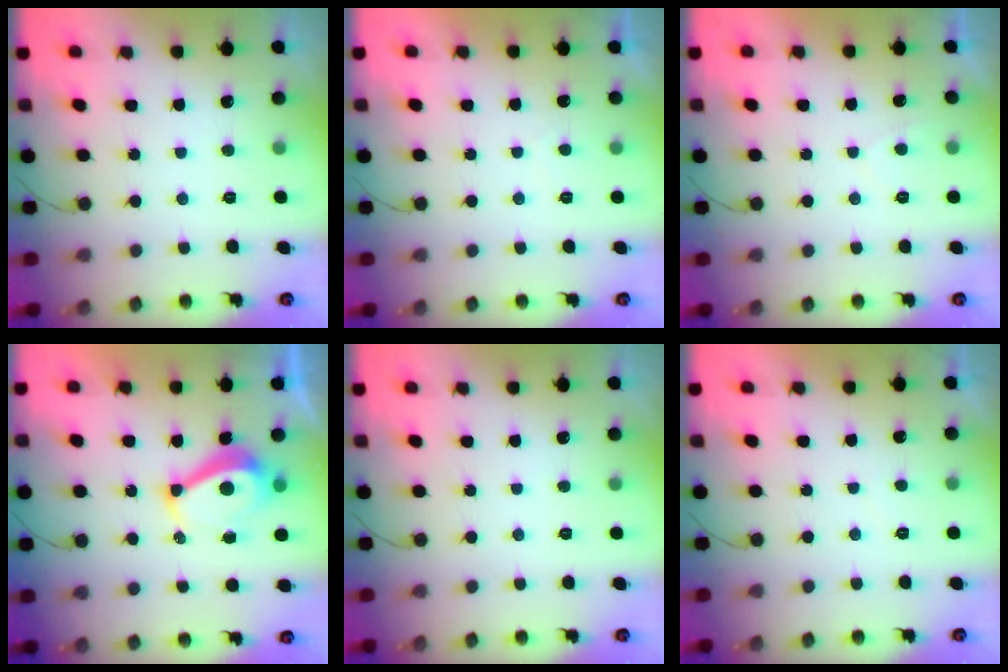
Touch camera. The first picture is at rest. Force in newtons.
{"total": 1.4, "press": 1.1, "slide": 0.8}
{"total": 0.8, "press": 0.6, "slide": 0.6}
{"total": 7.9, "press": 7.8, "slide": 0.8}
{"total": 0.0}
{"total": 0.0}